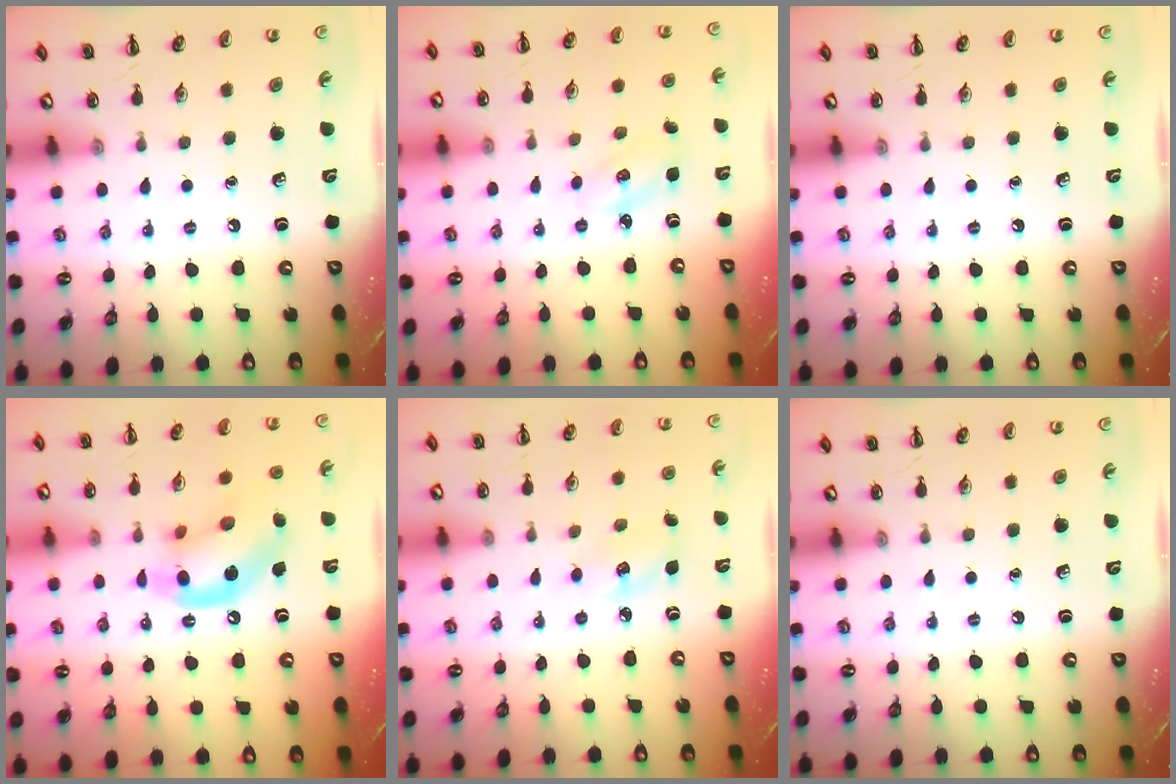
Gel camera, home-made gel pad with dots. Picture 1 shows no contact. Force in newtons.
{"total": 2.8, "press": 2.8, "slide": 0.7}
{"total": 0.0}
{"total": 15.2, "press": 15.1, "slide": 2.0}
{"total": 3.9, "press": 3.8, "slide": 0.8}
{"total": 0.0}